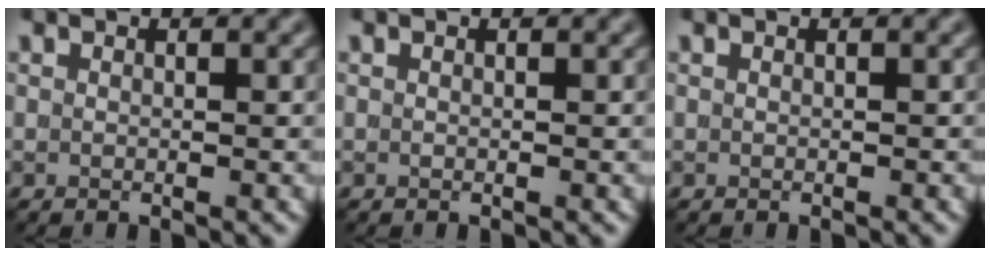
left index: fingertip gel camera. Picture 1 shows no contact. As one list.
[{"total": 0.0}, {"total": 0.0}]